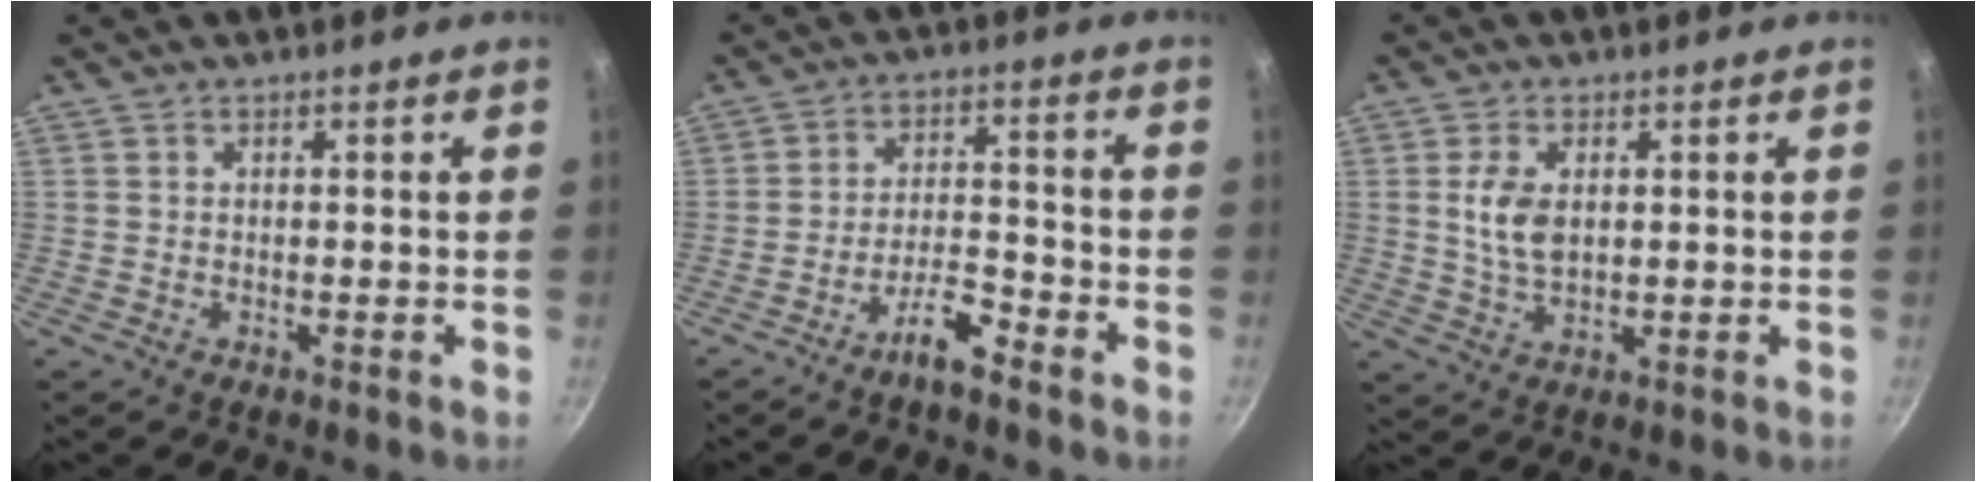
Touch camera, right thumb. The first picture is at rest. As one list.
[{"total": 6.4, "force": [-4.8, 1.7, 3.8], "torque": [-0.067, 0.043, -0.082]}, {"total": 6.5, "force": [1.1, 3.8, 5.1], "torque": [-0.094, -0.006, 0.023]}]